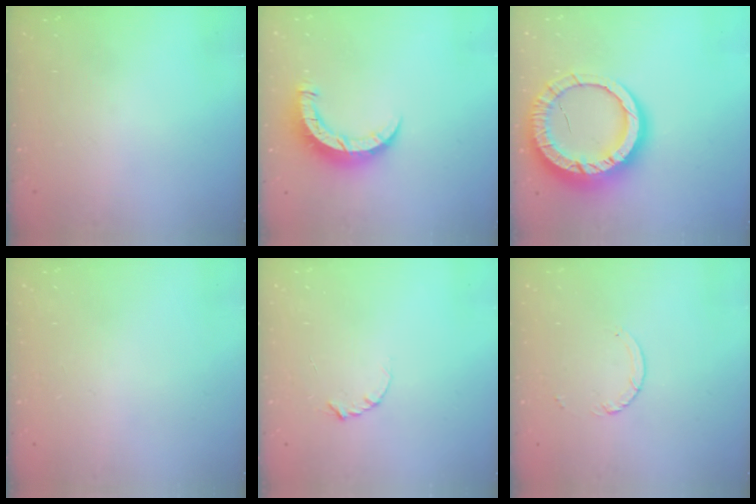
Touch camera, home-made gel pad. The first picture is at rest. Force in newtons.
{"total": 8.7, "press": 8.6, "slide": 0.5}
{"total": 19.3, "press": 19.2, "slide": 1.7}
{"total": 2.5, "press": 2.5, "slide": 0.2}
{"total": 2.9, "press": 2.9, "slide": 0.3}
{"total": 3.8, "press": 3.8, "slide": 0.3}